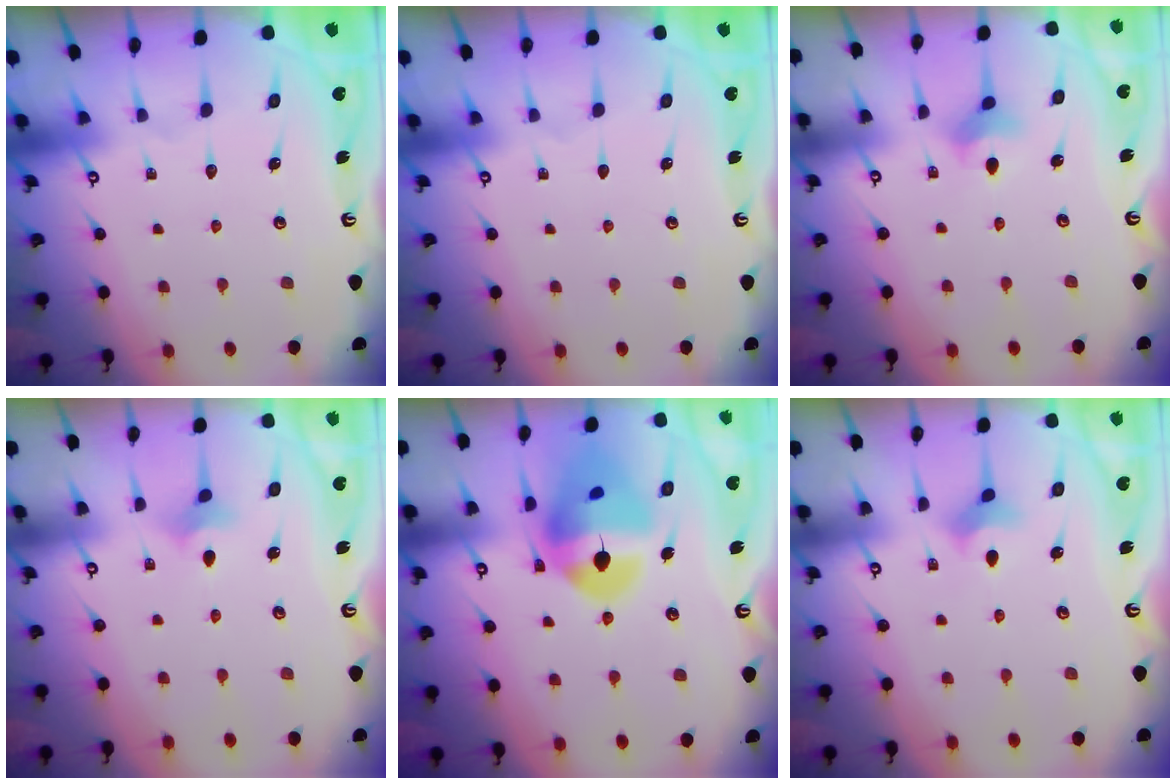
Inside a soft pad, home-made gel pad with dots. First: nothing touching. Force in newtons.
{"total": 0.0}
{"total": 4.3, "press": 4.2, "slide": 0.7}
{"total": 2.7, "press": 2.6, "slide": 0.7}
{"total": 17.6, "press": 17.5, "slide": 2.3}
{"total": 2.7, "press": 2.7, "slide": 0.5}